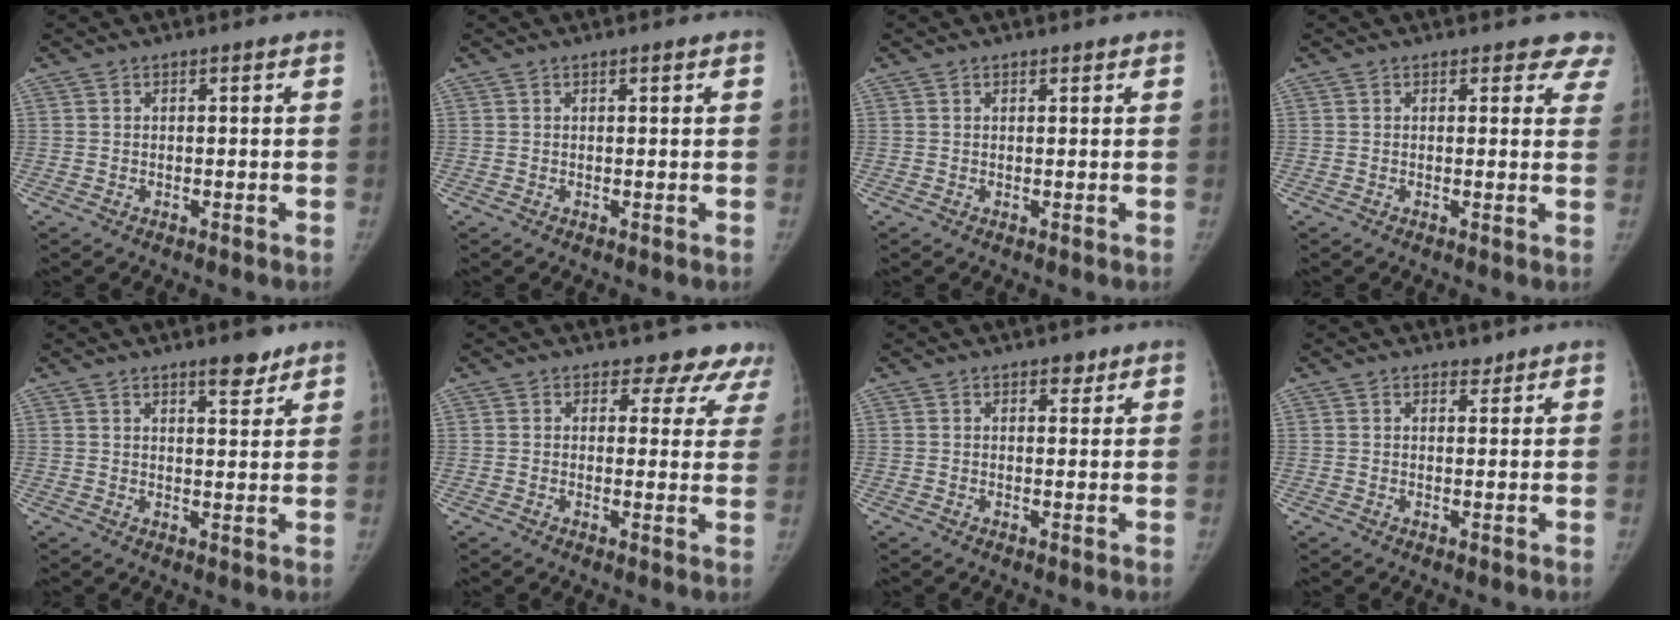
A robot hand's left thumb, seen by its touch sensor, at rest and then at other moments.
{"total": 0.5, "force": [0.3, 0.2, 0.4], "torque": [-0.004, -0.001, 0.006]}
{"total": 0.6, "force": [0.5, 0.4, 0.1], "torque": [0.004, -0.004, 0.004]}
{"total": 5.5, "force": [4.8, 2.7, 0.8], "torque": [0.042, -0.017, 0.026]}
{"total": 4.7, "force": [3.5, 1.5, 2.7], "torque": [-0.023, -0.025, 0.050]}
{"total": 8.2, "force": [7.0, 4.3, 1.0], "torque": [0.042, -0.032, 0.052]}
{"total": 1.9, "force": [1.3, 1.2, 0.8], "torque": [0.006, -0.006, 0.015]}
{"total": 1.3, "force": [1.1, 0.8, 0.0], "torque": [0.012, -0.008, 0.012]}